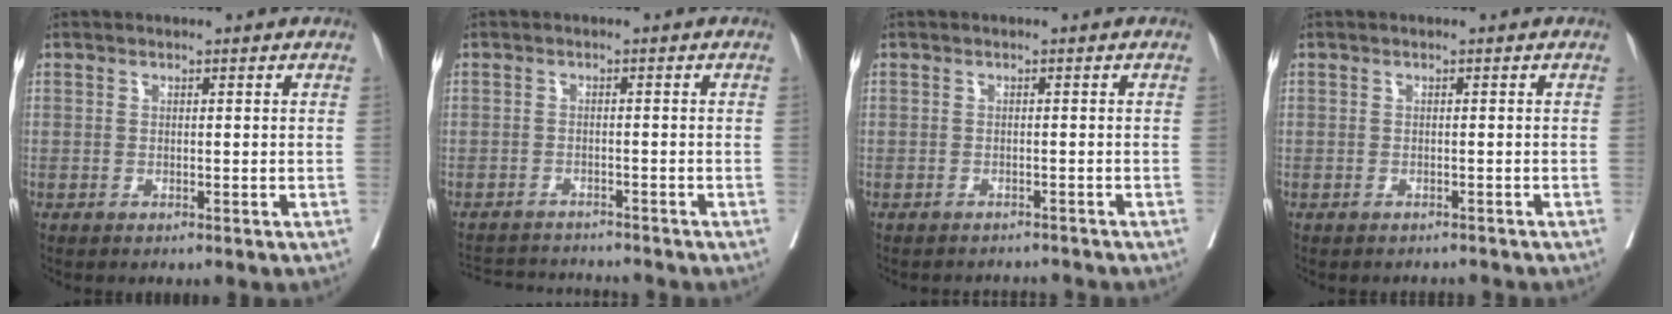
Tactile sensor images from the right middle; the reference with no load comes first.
{"total": 7.3, "force": [-7.2, 0.3, 1.0], "torque": [-0.016, -0.001, -0.110]}
{"total": 3.4, "force": [-3.4, 0.5, -0.1], "torque": [0.007, -0.007, -0.045]}
{"total": 1.7, "force": [-1.6, 0.5, 0.0], "torque": [-0.001, -0.004, -0.023]}